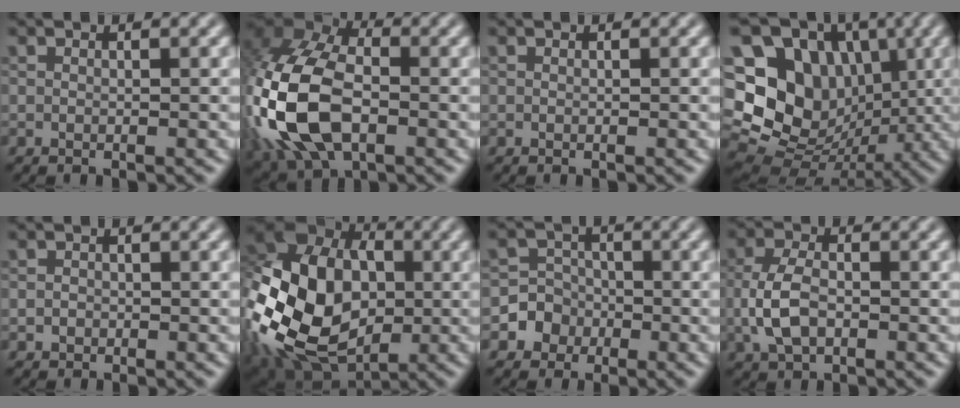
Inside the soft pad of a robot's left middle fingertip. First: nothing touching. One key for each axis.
{"total": 12.9, "fx": -2.3, "fy": 8.2, "fz": 9.6, "tx": -0.231, "ty": -0.002, "tz": -0.059}
{"total": 0.0}
{"total": 18.6, "fx": 3.4, "fy": 15.9, "fz": 9.1, "tx": -0.210, "ty": 0.038, "tz": 0.047}
{"total": 0.7, "fx": -0.2, "fy": 0.6, "fz": 0.2, "tx": 0.001, "ty": -0.003, "tz": -0.006}
{"total": 15.7, "fx": -2.2, "fy": 10.9, "fz": 11.2, "tx": -0.223, "ty": 0.007, "tz": -0.046}
{"total": 4.0, "fx": -1.6, "fy": 3.6, "fz": 0.2, "tx": 0.030, "ty": 0.005, "tz": -0.044}
{"total": 3.9, "fx": -0.8, "fy": 2.4, "fz": 3.0, "tx": -0.066, "ty": 0.002, "tz": -0.020}